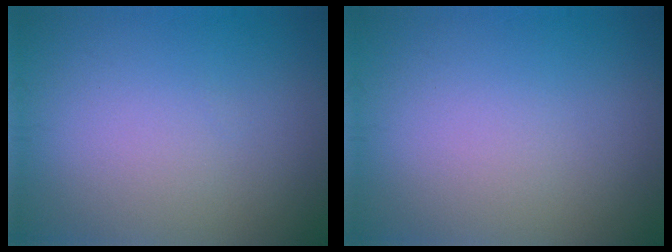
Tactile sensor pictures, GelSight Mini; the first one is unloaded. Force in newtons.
{"total": 0.0}